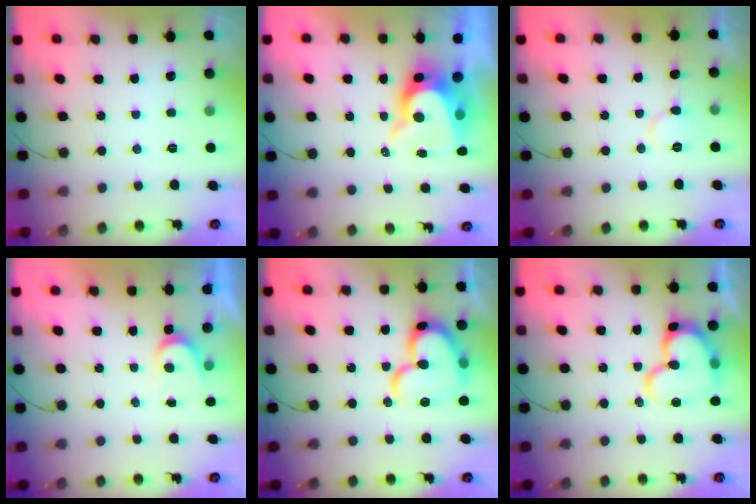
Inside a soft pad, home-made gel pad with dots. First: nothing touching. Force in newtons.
{"total": 10.8, "press": 10.8, "slide": 1.1}
{"total": 7.0, "press": 7.0, "slide": 0.5}
{"total": 3.7, "press": 3.7, "slide": 0.3}
{"total": 18.9, "press": 18.8, "slide": 1.9}
{"total": 16.3, "press": 16.2, "slide": 1.5}